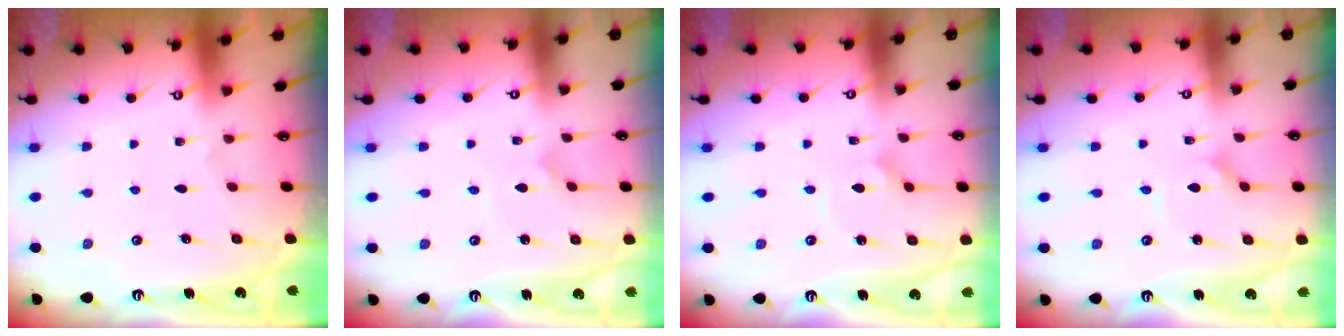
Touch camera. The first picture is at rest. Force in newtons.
{"total": 0.0}
{"total": 2.1, "press": 2.1, "slide": 0.0}
{"total": 1.2, "press": 1.2, "slide": 0.1}